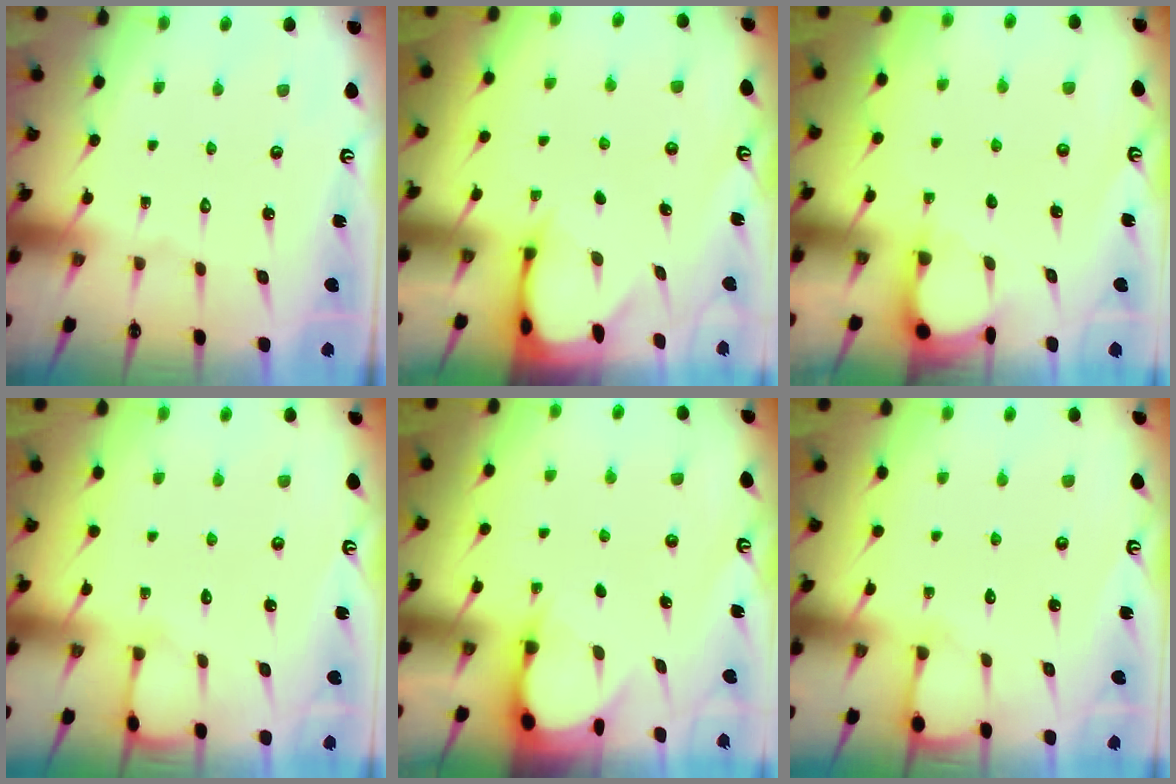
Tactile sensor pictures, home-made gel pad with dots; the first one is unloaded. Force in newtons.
{"total": 2.6, "press": 2.5, "slide": 0.3}
{"total": 3.2, "press": 3.2, "slide": 0.3}
{"total": 4.1, "press": 4.0, "slide": 0.5}
{"total": 3.2, "press": 3.2, "slide": 0.3}
{"total": 4.5, "press": 4.5, "slide": 0.6}